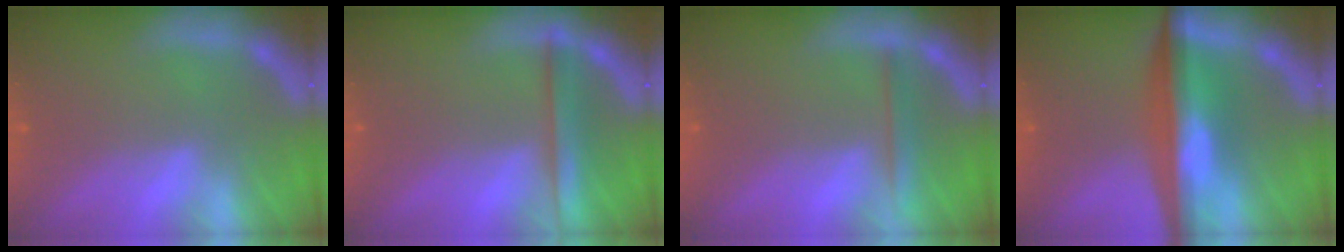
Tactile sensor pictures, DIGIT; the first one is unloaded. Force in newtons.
{"total": 3.5}
{"total": 2.0}
{"total": 8.6}